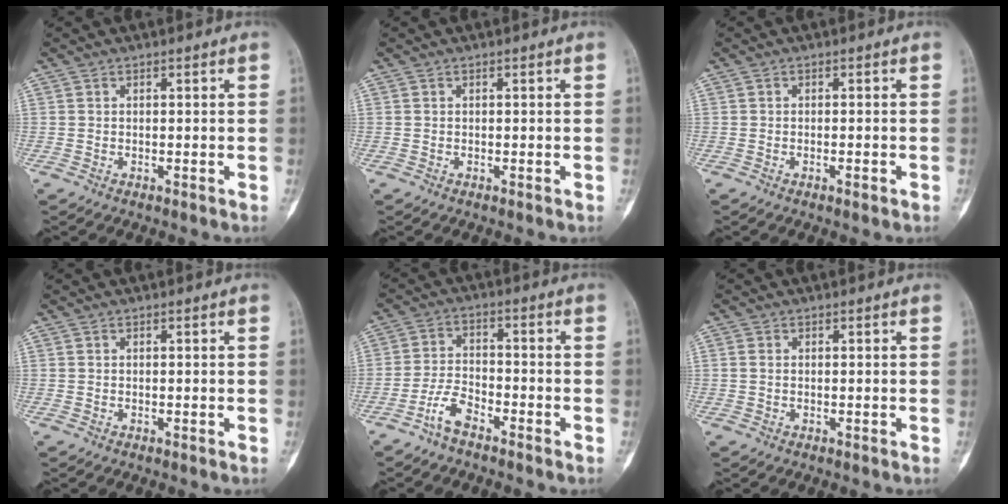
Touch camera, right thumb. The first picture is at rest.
{"total": 0.0}
{"total": 1.3, "force": [-0.8, 0.3, 1.1], "torque": [-0.015, 0.000, -0.010]}
{"total": 0.0}
{"total": 5.2, "force": [-4.0, 1.9, 2.9], "torque": [-0.058, 0.028, -0.081]}
{"total": 0.8, "force": [-0.1, 0.5, 0.6], "torque": [-0.014, 0.000, -0.002]}